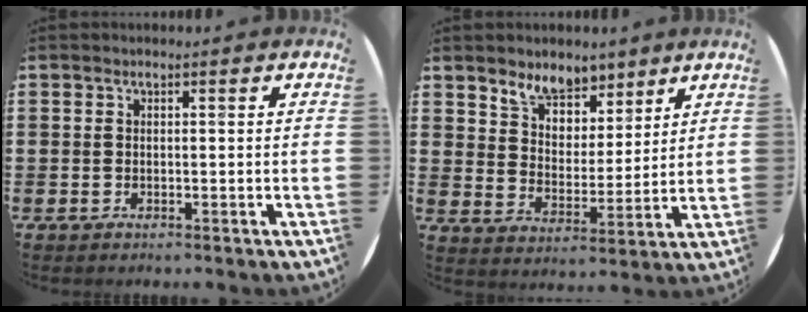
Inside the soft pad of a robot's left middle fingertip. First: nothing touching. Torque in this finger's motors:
{"motor_torque": [1.20, -0.93, 0.21, 0.06]}